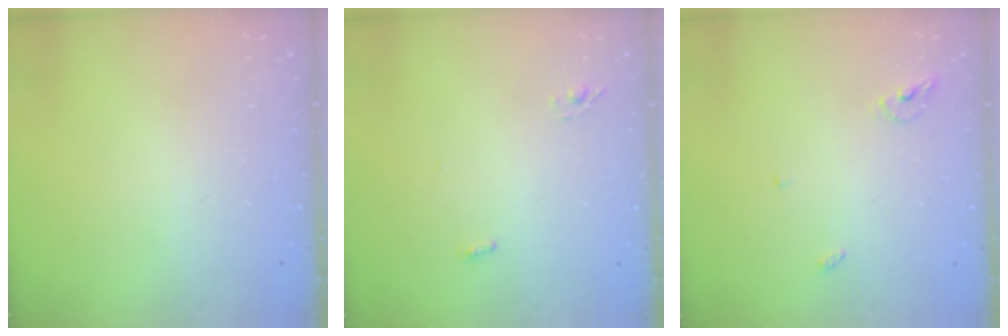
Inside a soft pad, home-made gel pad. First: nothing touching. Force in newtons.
{"total": 3.2, "press": 2.9, "slide": 1.5}
{"total": 4.9, "press": 4.9, "slide": 0.4}